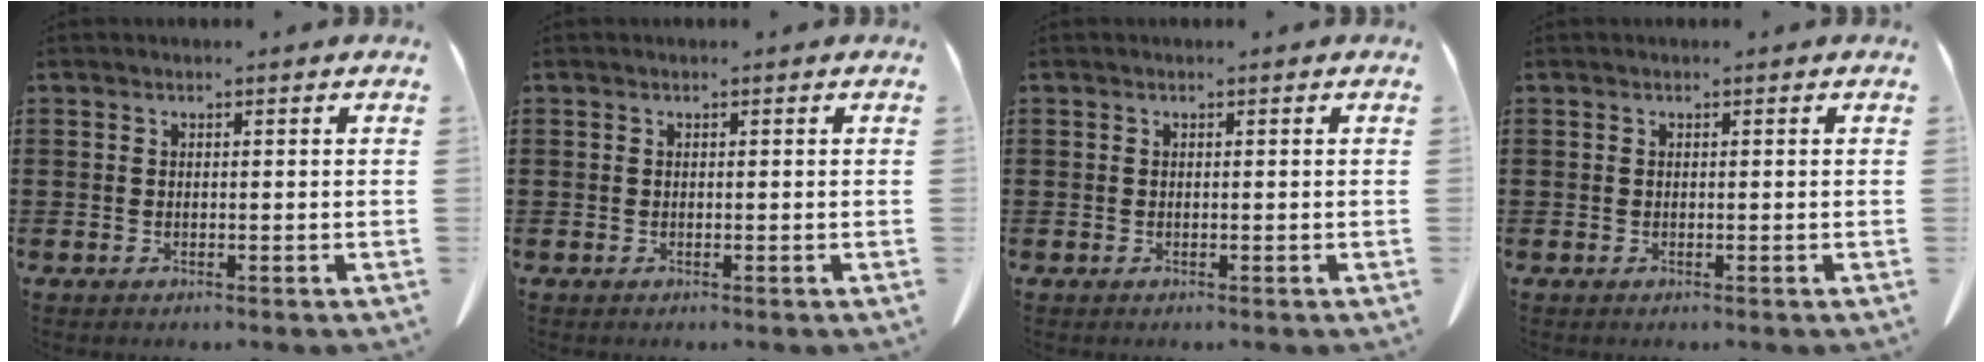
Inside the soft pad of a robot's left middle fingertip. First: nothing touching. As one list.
[{"total": 0.0}, {"total": 0.0}, {"total": 0.0}]